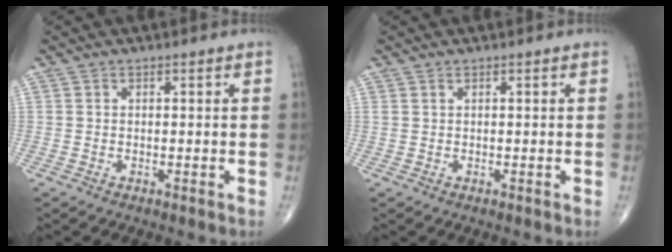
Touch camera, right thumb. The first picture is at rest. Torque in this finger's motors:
{"motor_torque": [-0.53, 0.12, 0.16, 0.28, -0.05]}